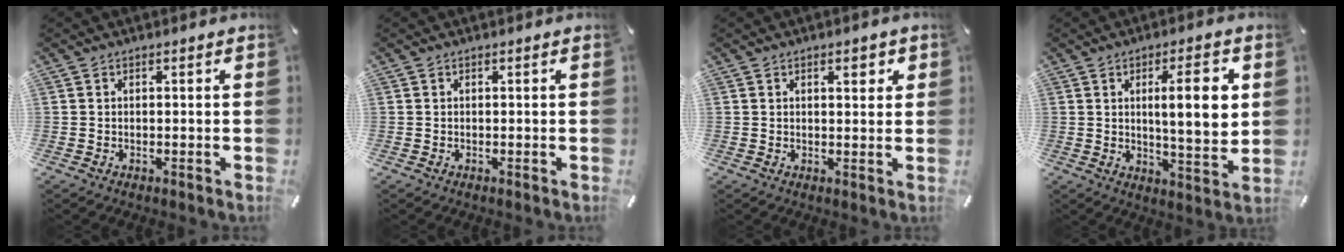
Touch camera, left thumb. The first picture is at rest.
{"total": 0.0}
{"total": 2.9, "force": [1.6, 1.2, 2.2], "torque": [-0.030, 0.000, 0.022]}
{"total": 12.5, "force": [2.9, 3.2, 11.7], "torque": [-0.169, -0.006, 0.037]}